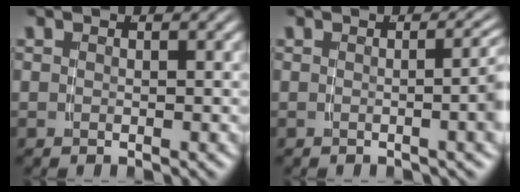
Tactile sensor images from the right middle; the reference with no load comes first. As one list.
[{"total": 3.3, "force": [-0.2, 0.6, 3.2], "torque": [-0.023, 0.013, -0.010]}]